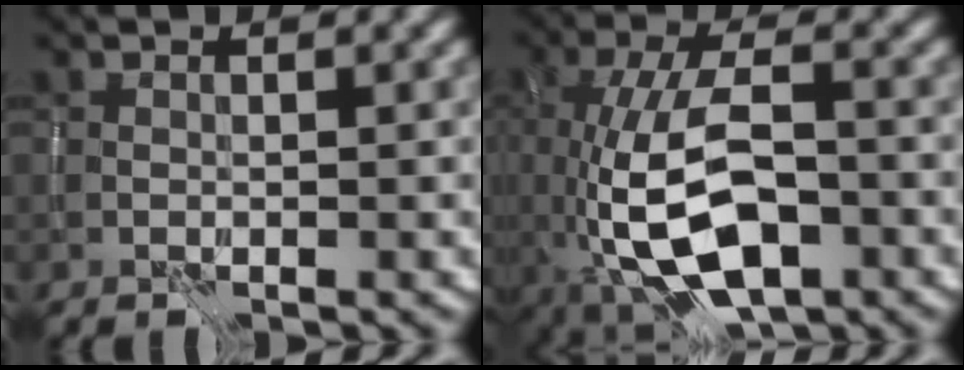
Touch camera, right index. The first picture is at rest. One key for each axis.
{"total": 10.5, "fx": -3.3, "fy": 4.6, "fz": 8.9, "tx": -0.183, "ty": -0.006, "tz": -0.059}